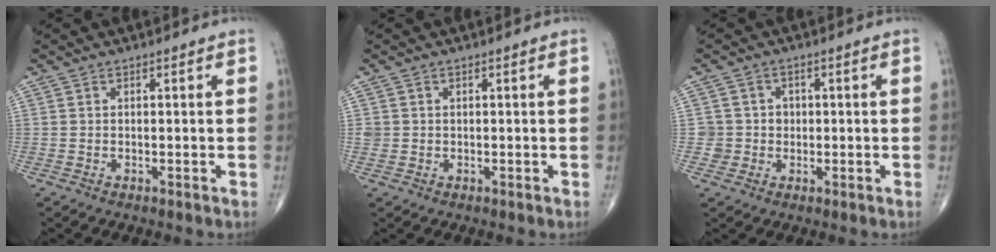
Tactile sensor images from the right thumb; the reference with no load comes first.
{"total": 1.6, "force": [0.3, 1.5, 0.5], "torque": [0.000, 0.001, 0.008]}
{"total": 3.7, "force": [-0.1, 3.7, -0.1], "torque": [0.035, 0.010, -0.004]}